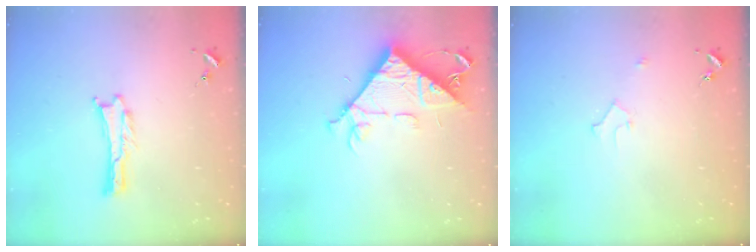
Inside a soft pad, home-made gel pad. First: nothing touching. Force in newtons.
{"total": 9.8, "press": 9.7, "slide": 1.2}
{"total": 2.2, "press": 2.2, "slide": 0.2}